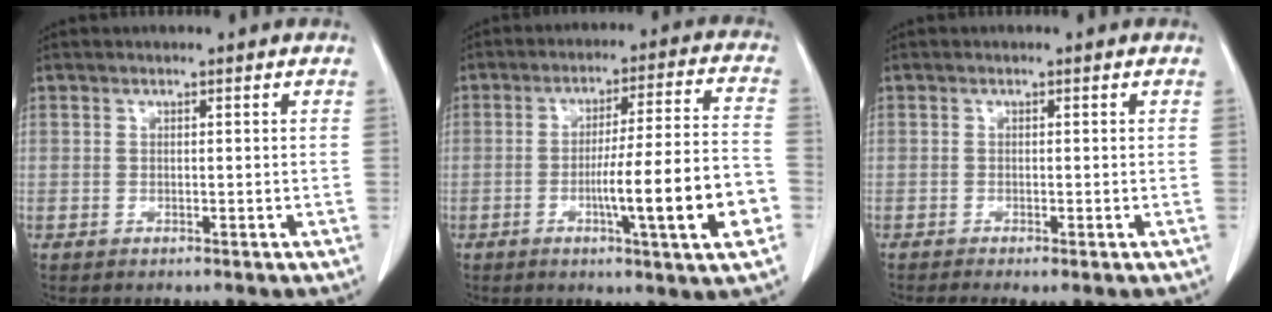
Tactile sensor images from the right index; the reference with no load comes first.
{"total": 14.7, "force": [-4.4, -0.1, 14.0], "torque": [-0.216, -0.001, -0.068]}
{"total": 2.0, "force": [-1.2, 0.4, 1.5], "torque": [-0.026, -0.006, -0.021]}